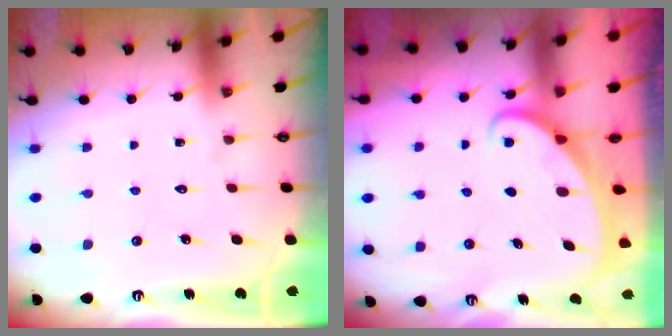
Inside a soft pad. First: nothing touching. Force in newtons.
{"total": 1.7, "press": 1.7, "slide": 0.2}